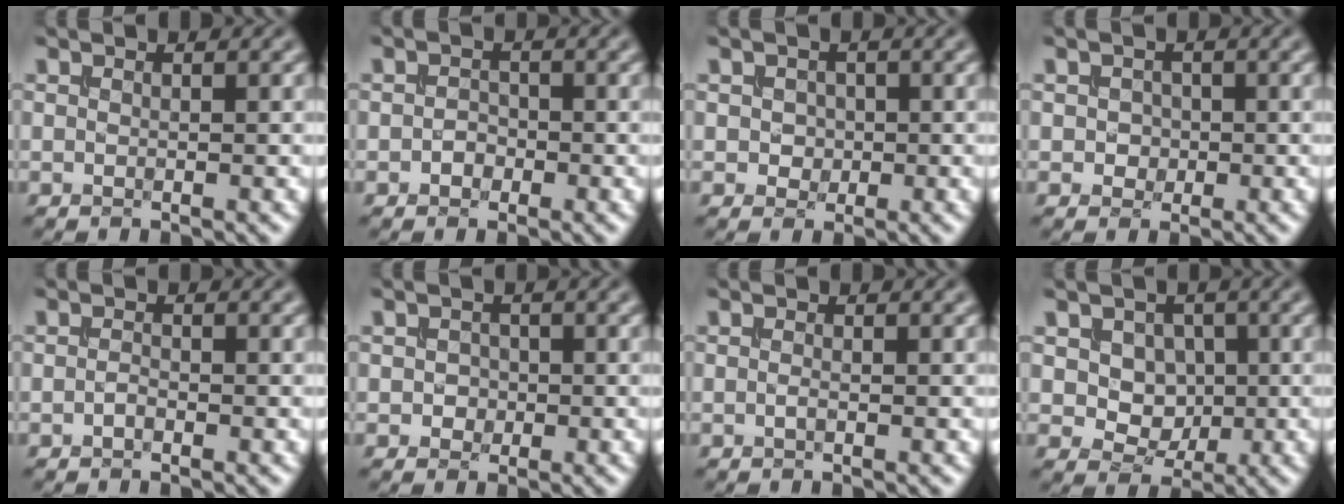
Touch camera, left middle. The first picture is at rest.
{"total": 1.2, "force": [-0.6, 0.9, 0.4], "torque": [-0.006, 0.001, -0.013]}
{"total": 1.3, "force": [-0.1, 1.1, 0.5], "torque": [-0.010, -0.002, -0.002]}
{"total": 1.3, "force": [-0.2, 1.1, 0.5], "torque": [-0.008, -0.002, -0.004]}
{"total": 0.7, "force": [-0.5, 0.2, 0.4], "torque": [-0.013, 0.001, -0.010]}
{"total": 1.2, "force": [-0.2, 1.1, 0.4], "torque": [-0.006, -0.002, -0.006]}
{"total": 0.5, "force": [-0.3, 0.0, 0.4], "torque": [-0.015, 0.000, -0.006]}
{"total": 4.2, "force": [0.8, 3.5, 2.3], "torque": [-0.044, -0.008, 0.015]}